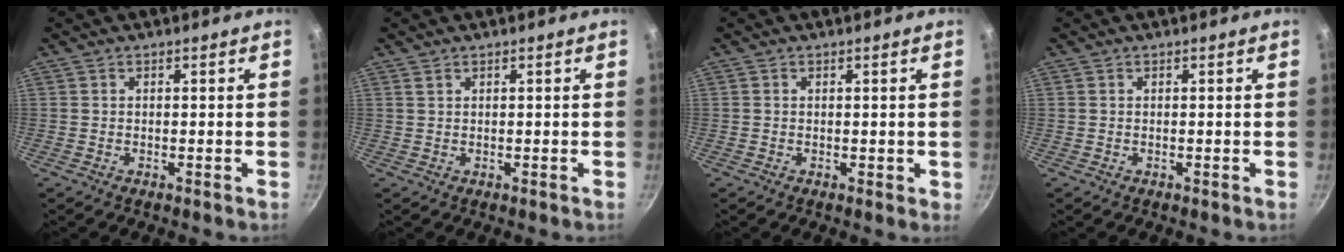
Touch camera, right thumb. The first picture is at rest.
{"total": 0.6, "force": [0.5, 0.2, 0.3], "torque": [-0.004, -0.004, 0.012]}
{"total": 1.2, "force": [0.1, 0.7, 0.9], "torque": [-0.006, 0.001, 0.001]}
{"total": 0.0}